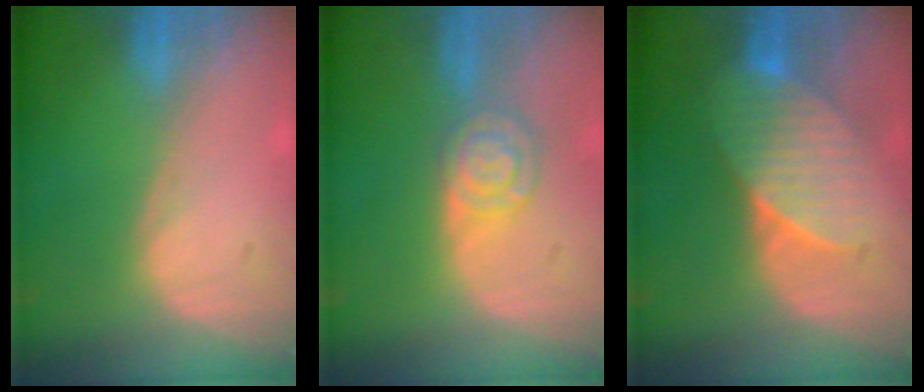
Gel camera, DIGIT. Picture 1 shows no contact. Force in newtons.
{"total": 5.3, "press": 4.7, "slide": 2.4}
{"total": 7.2, "press": 7.1, "slide": 1.4}